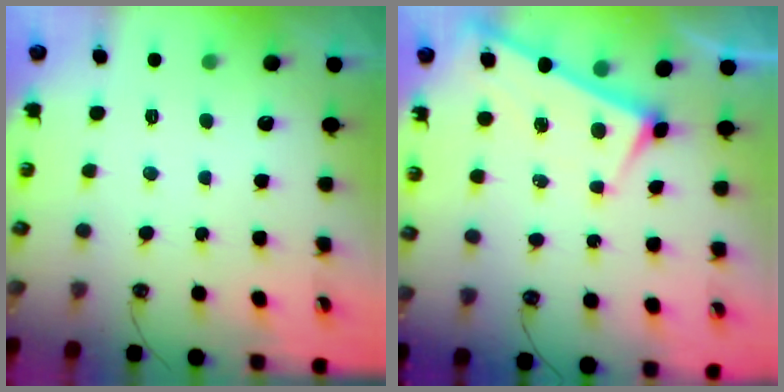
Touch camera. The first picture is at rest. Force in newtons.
{"total": 2.6, "press": 2.6, "slide": 0.2}